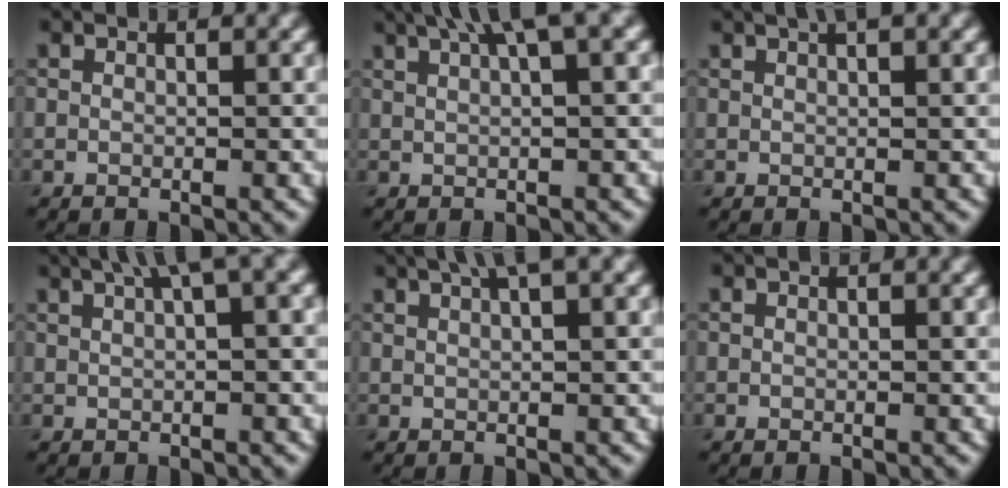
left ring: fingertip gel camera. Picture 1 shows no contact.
{"total": 5.2, "force": [3.1, 0.9, 4.0], "torque": [-0.055, 0.020, 0.051]}
{"total": 3.5, "force": [2.3, 1.0, 2.4], "torque": [-0.016, 0.002, 0.017]}
{"total": 4.7, "force": [2.8, 0.9, 3.7], "torque": [-0.050, 0.022, 0.045]}
{"total": 4.1, "force": [2.6, 0.7, 3.1], "torque": [-0.039, 0.014, 0.035]}
{"total": 0.0}